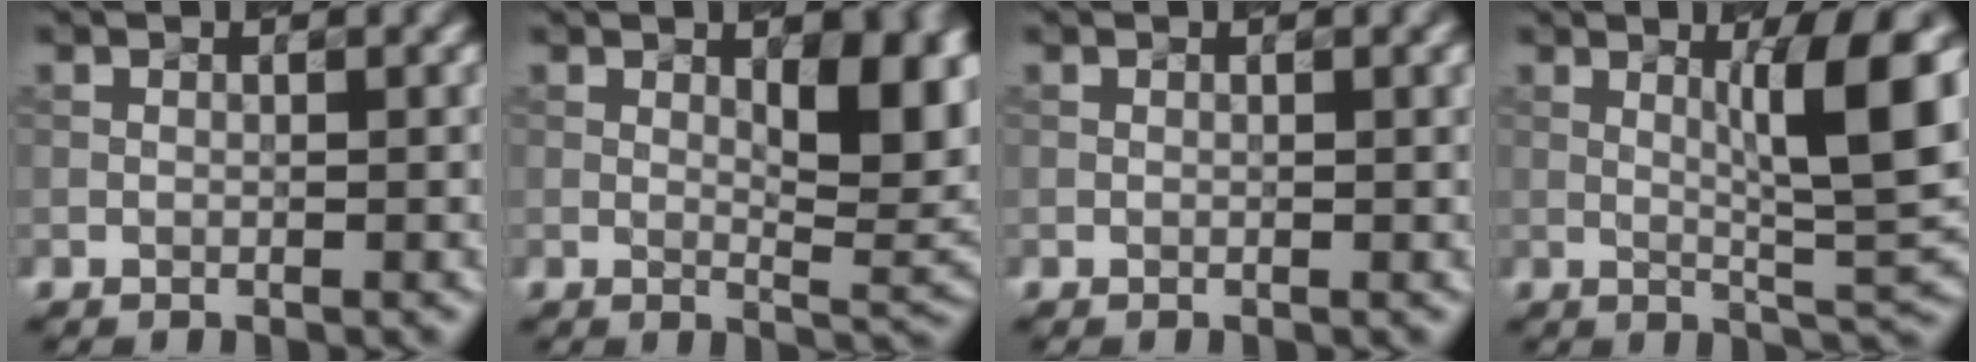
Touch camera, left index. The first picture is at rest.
{"total": 7.6, "force": [2.1, 2.6, 6.8], "torque": [-0.092, -0.003, 0.042]}
{"total": 1.0, "force": [0.3, 0.4, 0.9], "torque": [-0.011, 0.003, 0.001]}
{"total": 8.2, "force": [1.7, 1.1, 8.0], "torque": [-0.115, -0.004, 0.038]}